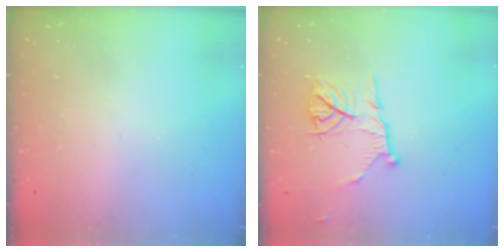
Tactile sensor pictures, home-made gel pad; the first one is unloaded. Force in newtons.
{"total": 10.3, "press": 10.3, "slide": 0.6}